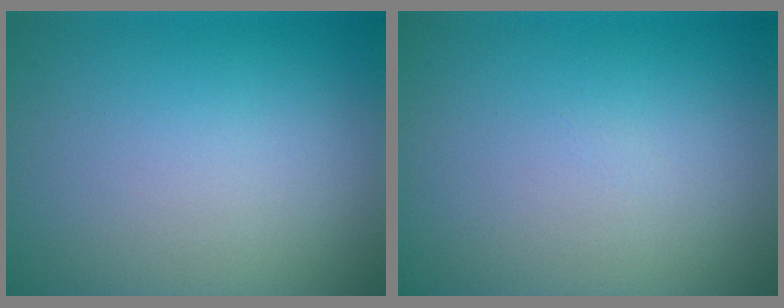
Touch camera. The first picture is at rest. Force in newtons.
{"total": 0.0}